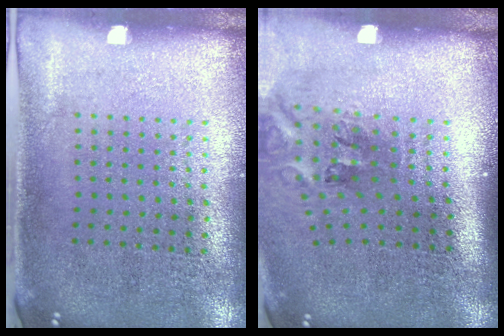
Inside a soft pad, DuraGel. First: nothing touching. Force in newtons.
{"total": 2.0, "press": 1.2, "slide": 1.6}